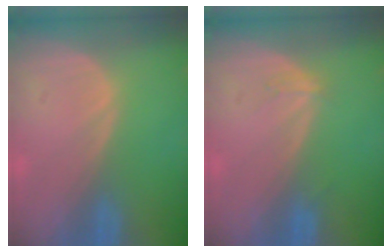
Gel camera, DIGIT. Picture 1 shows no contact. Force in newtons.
{"total": 1.1, "press": 1.1, "slide": 0.1}